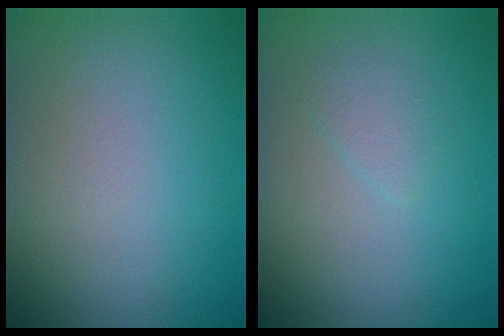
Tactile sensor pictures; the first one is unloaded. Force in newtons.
{"total": 1.3, "press": 1.3, "slide": 0.1}